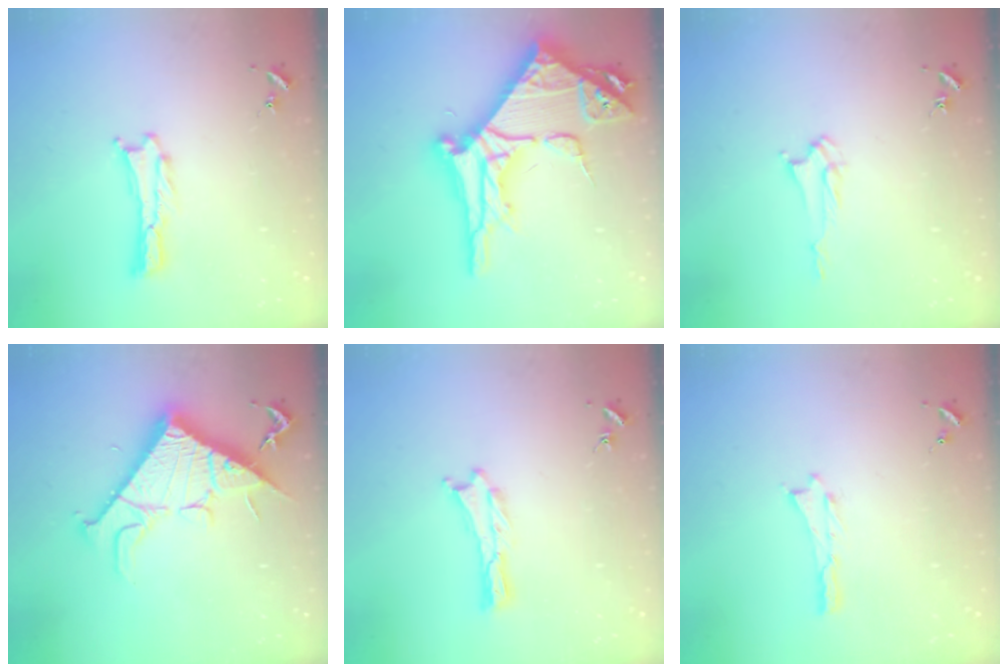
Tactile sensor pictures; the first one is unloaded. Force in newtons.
{"total": 13.1, "press": 13.0, "slide": 1.5}
{"total": 2.4, "press": 2.4, "slide": 0.3}
{"total": 13.0, "press": 13.0, "slide": 0.2}
{"total": 0.0}
{"total": 0.0}